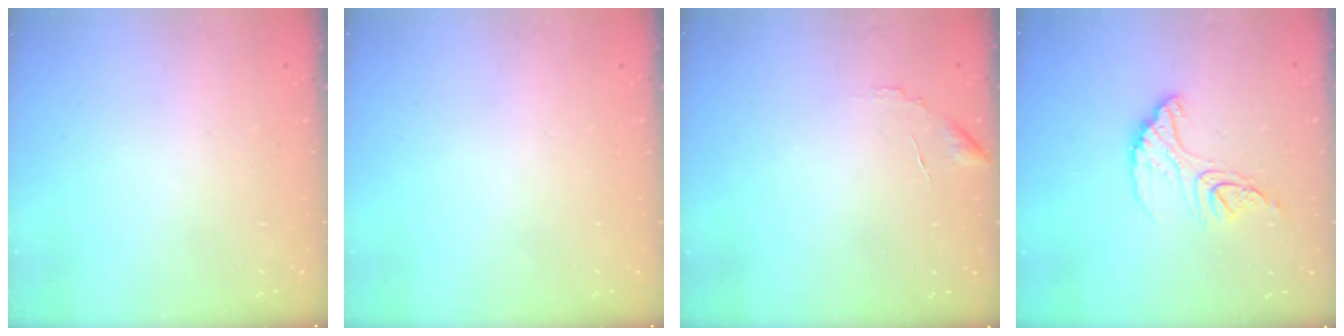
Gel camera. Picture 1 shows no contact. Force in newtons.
{"total": 0.0}
{"total": 5.7, "press": 5.7, "slide": 0.3}
{"total": 12.7, "press": 12.6, "slide": 1.2}